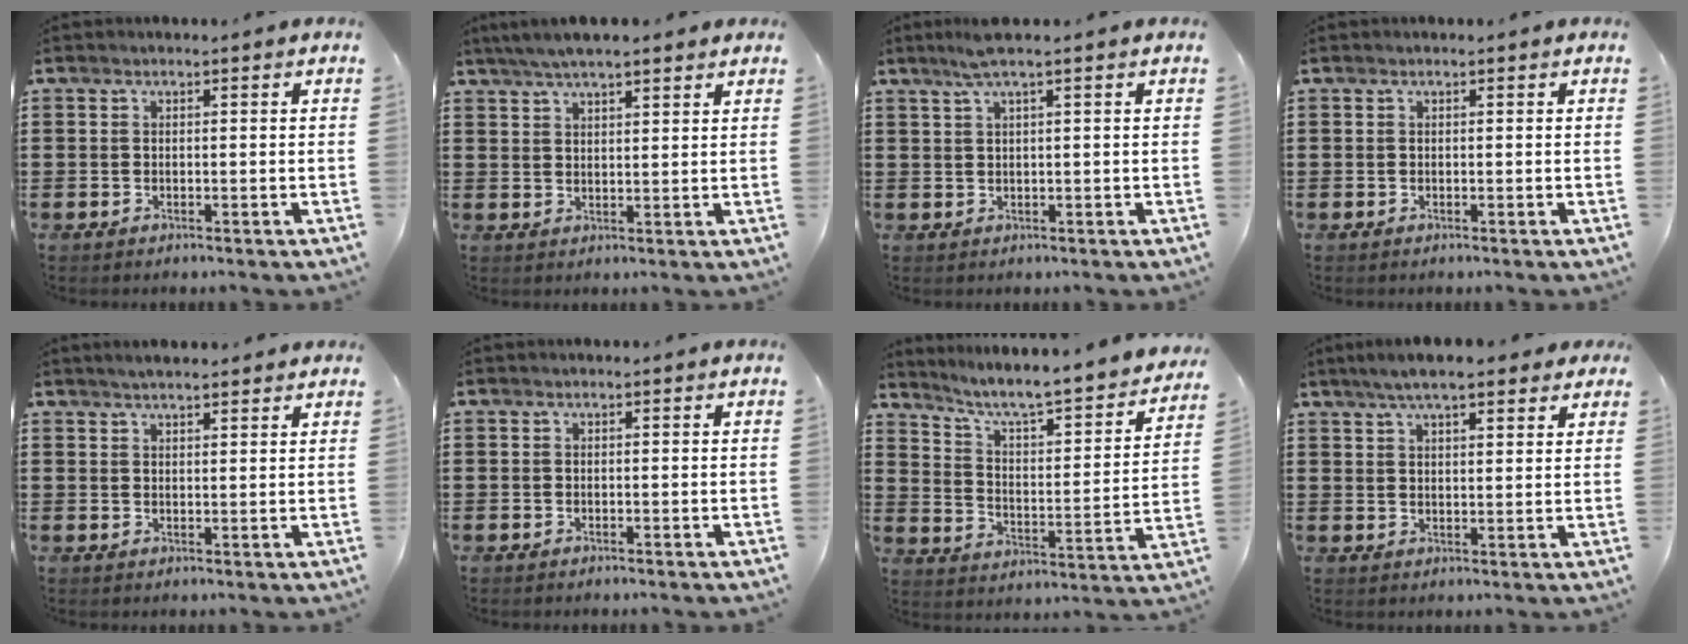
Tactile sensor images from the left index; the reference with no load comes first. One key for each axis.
{"total": 4.4, "fx": 3.6, "fy": 0.7, "fz": 2.3, "tx": -0.053, "ty": 0.000, "tz": 0.066}
{"total": 2.7, "fx": 1.6, "fy": -0.2, "fz": 2.2, "tx": -0.045, "ty": 0.000, "tz": 0.029}
{"total": 0.0}
{"total": 2.4, "fx": 2.3, "fy": 0.2, "fz": 0.8, "tx": -0.020, "ty": 0.001, "tz": 0.043}
{"total": 0.0}
{"total": 5.6, "fx": 4.9, "fy": 0.1, "fz": 2.7, "tx": -0.078, "ty": -0.048, "tz": 0.071}
{"total": 5.9, "fx": 4.7, "fy": 1.2, "fz": 3.3, "tx": -0.075, "ty": 0.000, "tz": 0.085}